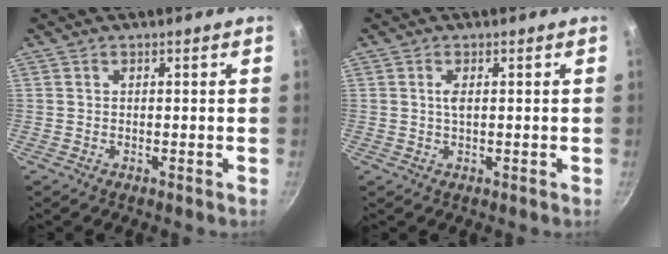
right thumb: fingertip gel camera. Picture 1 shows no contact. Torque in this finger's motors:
{"motor_torque": [-0.09, 0.91, 0.42, 0.43, 0.02]}